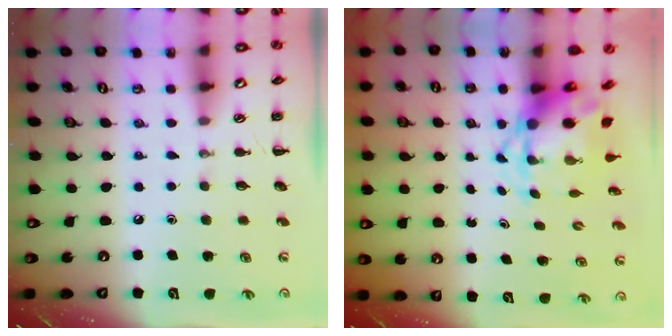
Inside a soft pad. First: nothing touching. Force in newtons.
{"total": 4.2, "press": 4.1, "slide": 0.9}